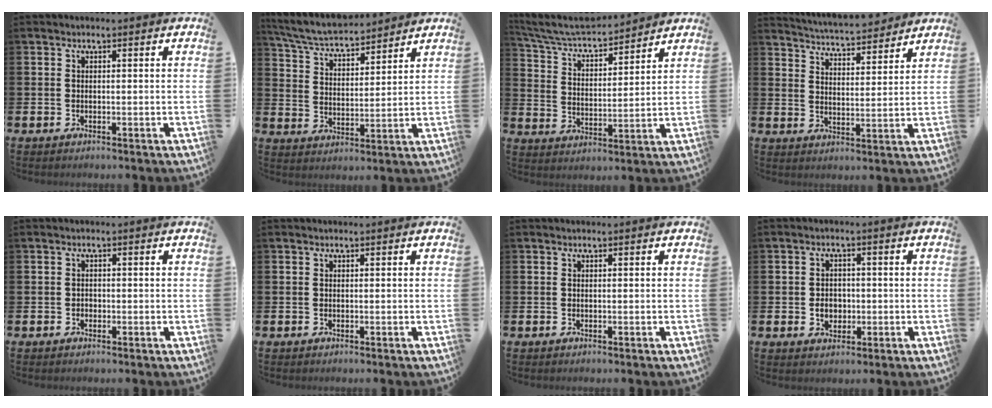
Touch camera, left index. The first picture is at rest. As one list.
[{"total": 6.0, "force": [5.8, 0.9, 1.6], "torque": [-0.061, -0.034, 0.100]}, {"total": 6.5, "force": [6.2, 1.2, 1.8], "torque": [-0.070, -0.046, 0.105]}, {"total": 5.4, "force": [5.3, 0.4, 0.5], "torque": [-0.032, -0.037, 0.094]}, {"total": 0.8, "force": [-0.3, 0.7, 0.1], "torque": [-0.004, 0.005, -0.008]}, {"total": 0.0}, {"total": 0.0}, {"total": 2.9, "force": [-0.5, 2.4, 1.5], "torque": [-0.019, 0.000, -0.017]}]